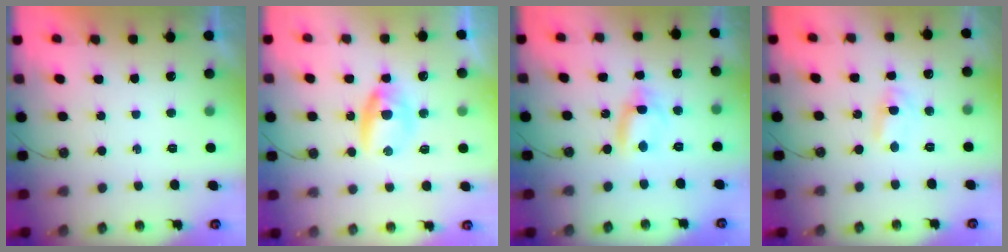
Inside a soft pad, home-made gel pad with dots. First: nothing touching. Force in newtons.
{"total": 6.5, "press": 6.4, "slide": 0.9}
{"total": 4.7, "press": 4.7, "slide": 0.3}
{"total": 1.6, "press": 1.6, "slide": 0.3}